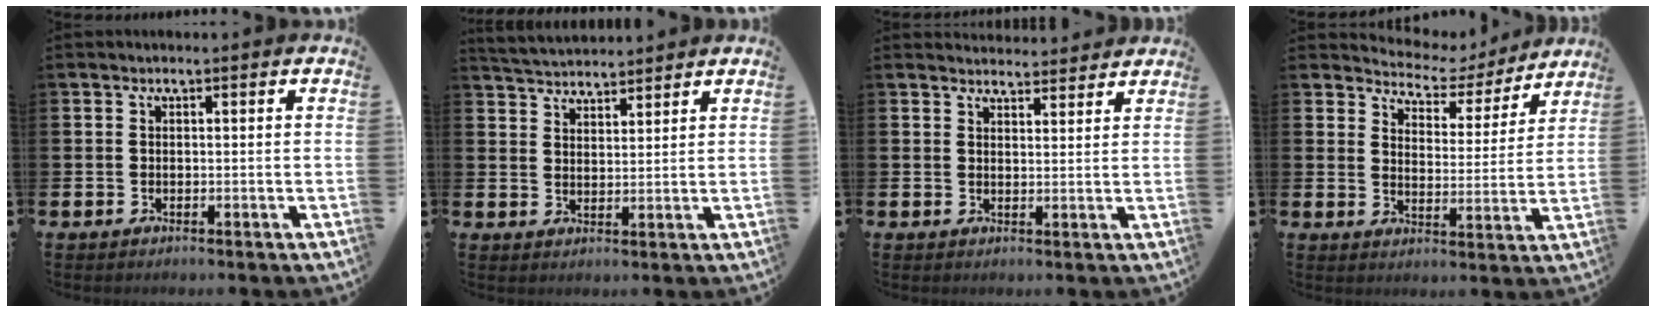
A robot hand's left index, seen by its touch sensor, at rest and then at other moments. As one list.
[{"total": 4.1, "force": [4.0, 0.6, -0.1], "torque": [-0.016, -0.017, 0.074]}, {"total": 3.2, "force": [3.2, 0.5, -0.2], "torque": [0.009, -0.021, 0.055]}, {"total": 4.7, "force": [4.3, 1.9, 0.3], "torque": [-0.030, -0.038, 0.068]}]